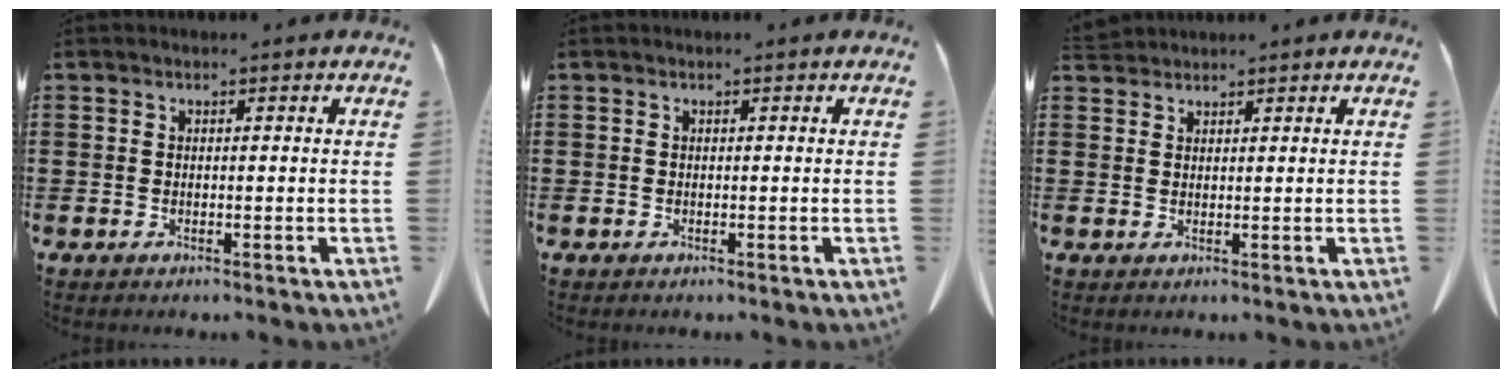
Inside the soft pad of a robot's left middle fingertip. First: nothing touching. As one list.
[{"total": 0.0}, {"total": 1.8, "force": [1.7, 0.2, 0.1], "torque": [-0.010, 0.000, 0.036]}]